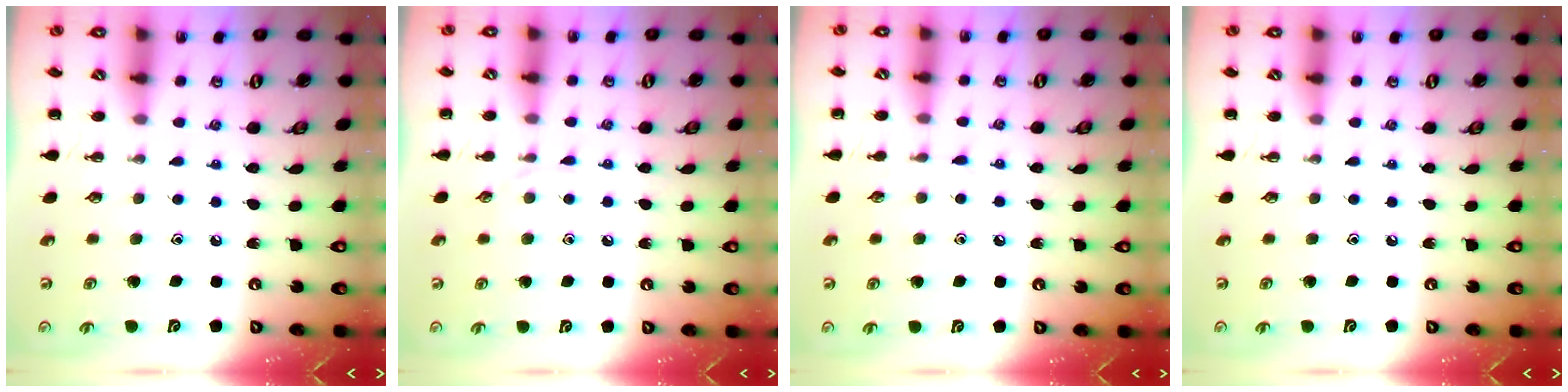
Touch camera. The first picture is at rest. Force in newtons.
{"total": 3.0, "press": 2.8, "slide": 1.1}
{"total": 4.0, "press": 3.8, "slide": 1.4}
{"total": 0.0}